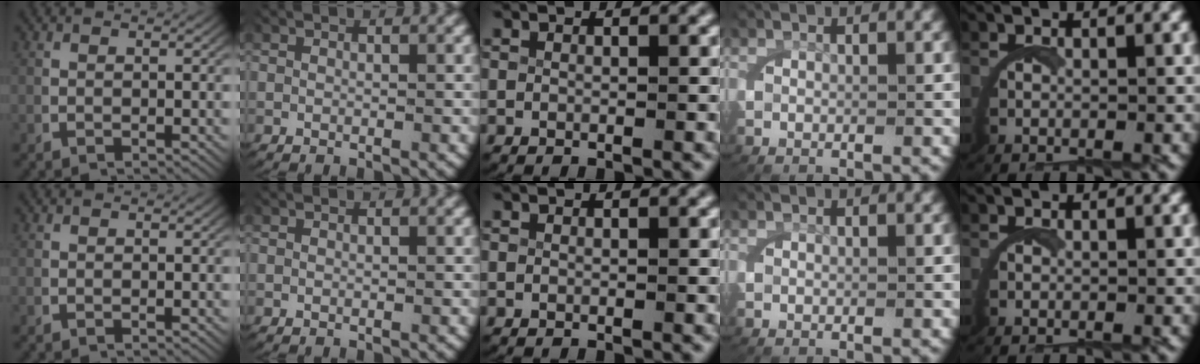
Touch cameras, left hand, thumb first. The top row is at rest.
{}